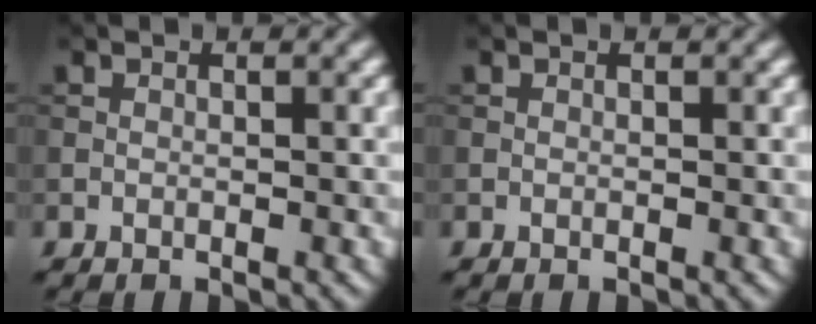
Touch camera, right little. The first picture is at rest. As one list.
[{"total": 0.0}]